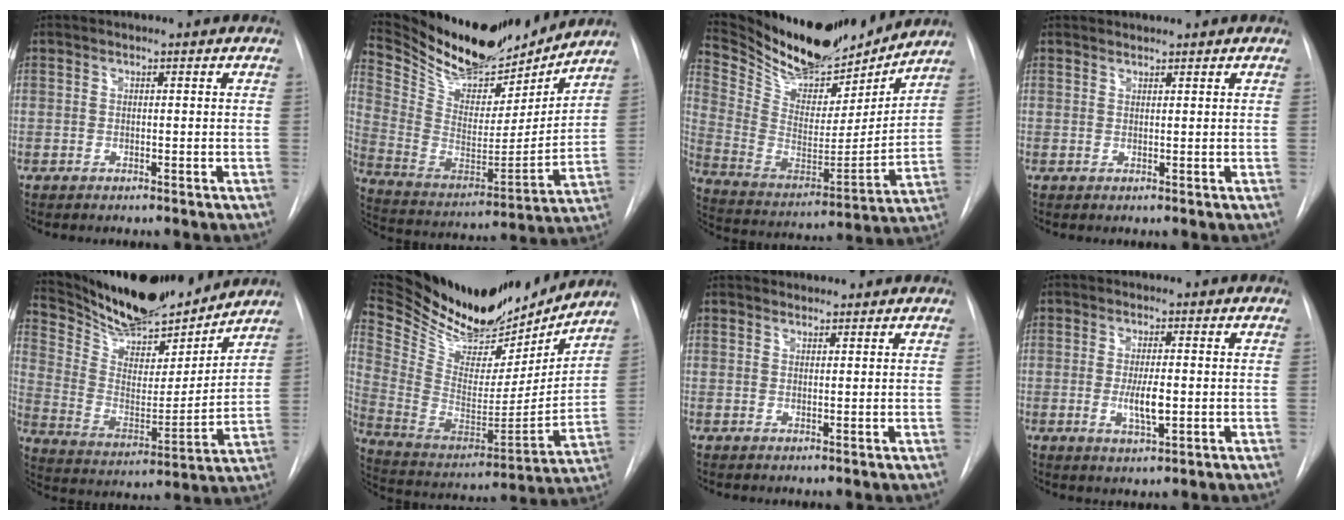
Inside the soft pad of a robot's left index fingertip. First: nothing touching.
{"total": 22.4, "force": [20.3, 6.1, 7.0], "torque": [-0.139, -0.024, 0.331]}
{"total": 22.7, "force": [20.7, 6.3, 7.0], "torque": [-0.141, -0.025, 0.335]}
{"total": 1.3, "force": [1.3, 0.1, 0.0], "torque": [-0.004, 0.014, 0.029]}
{"total": 20.0, "force": [18.2, 4.5, 6.9], "torque": [-0.125, -0.014, 0.305]}
{"total": 30.6, "force": [26.5, 8.7, 12.4], "torque": [-0.240, -0.031, 0.406]}
{"total": 2.2, "force": [2.0, 0.8, 0.0], "torque": [0.003, 0.019, 0.032]}
{"total": 4.3, "force": [-0.5, 1.0, 4.1], "torque": [-0.079, -0.007, -0.006]}